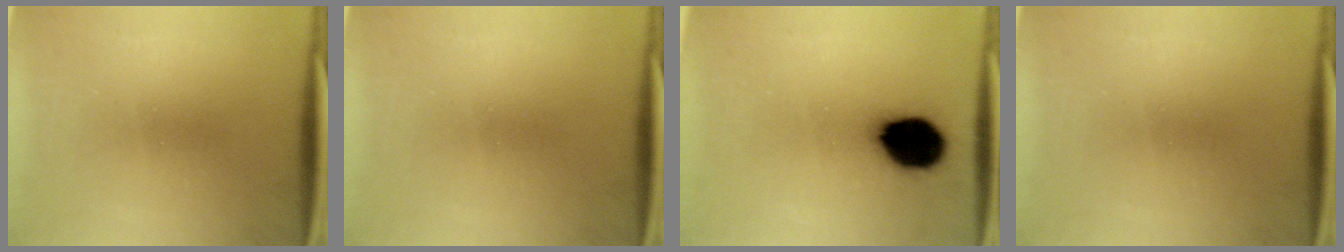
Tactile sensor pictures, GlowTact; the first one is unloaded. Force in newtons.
{"total": 0.0}
{"total": 13.9}
{"total": 0.0}